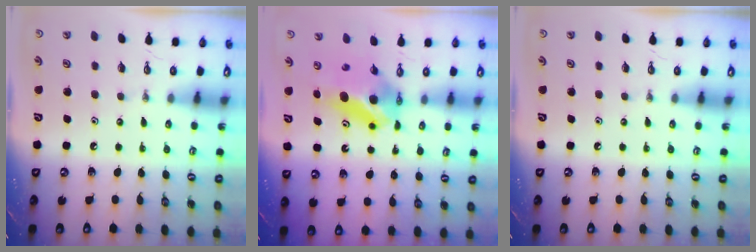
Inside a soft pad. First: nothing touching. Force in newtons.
{"total": 6.9, "press": 6.6, "slide": 2.1}
{"total": 0.0}